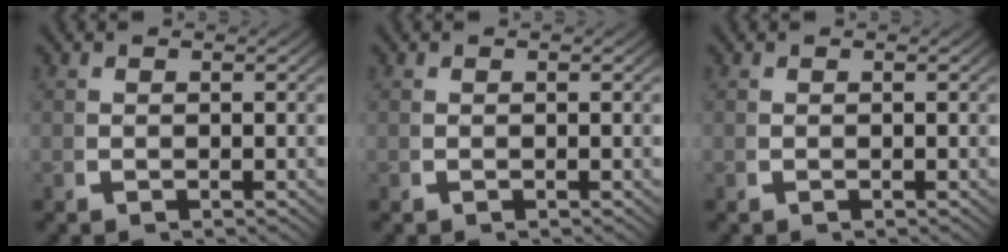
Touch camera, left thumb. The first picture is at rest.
{"total": 0.0}
{"total": 0.0}